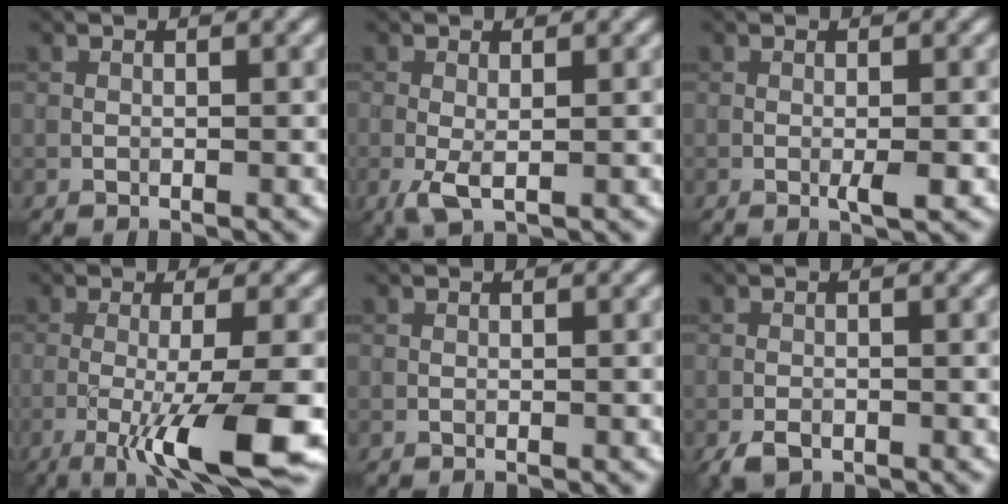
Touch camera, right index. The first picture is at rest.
{"total": 2.1, "force": [-0.4, 0.6, 1.9], "torque": [-0.046, -0.004, -0.010]}
{"total": 1.4, "force": [-0.4, 0.0, 1.3], "torque": [-0.023, -0.002, -0.009]}
{"total": 9.6, "force": [-3.6, 1.4, 8.8], "torque": [-0.128, -0.002, -0.062]}
{"total": 0.0}
{"total": 1.8, "force": [-1.2, 1.0, 1.0], "torque": [-0.019, -0.004, -0.025]}